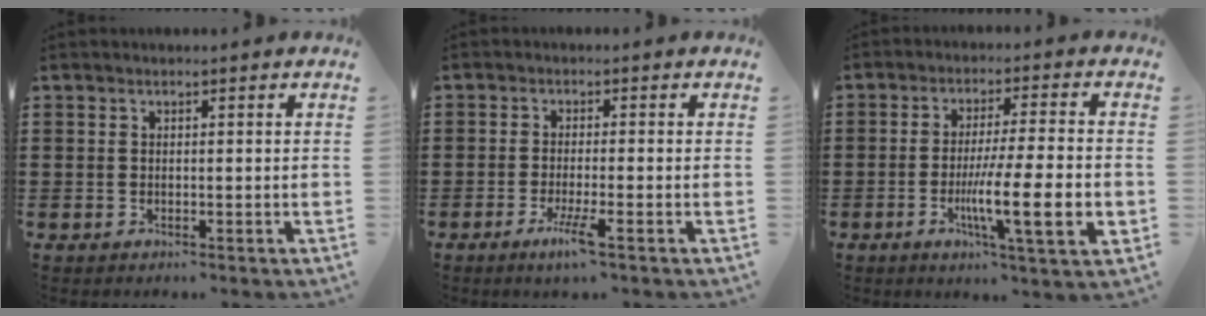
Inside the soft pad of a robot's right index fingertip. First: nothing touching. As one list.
[{"total": 4.1, "force": [-2.3, 0.1, 3.3], "torque": [-0.074, -0.020, -0.042]}, {"total": 12.6, "force": [-3.0, 1.9, 12.1], "torque": [-0.216, -0.019, -0.055]}]